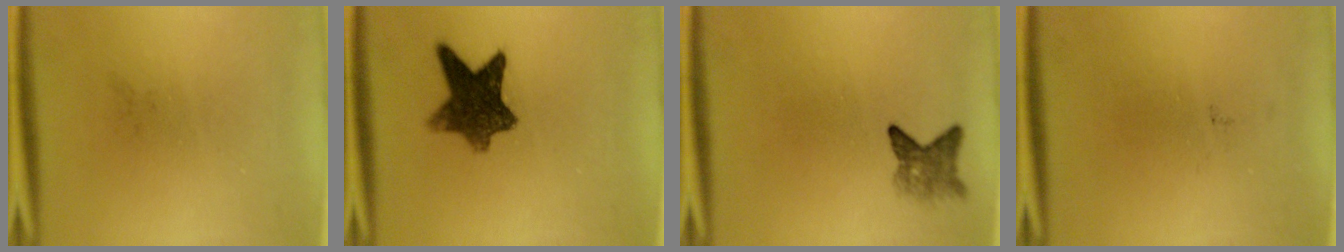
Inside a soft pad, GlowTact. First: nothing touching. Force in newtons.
{"total": 8.9}
{"total": 2.8}
{"total": 0.0}